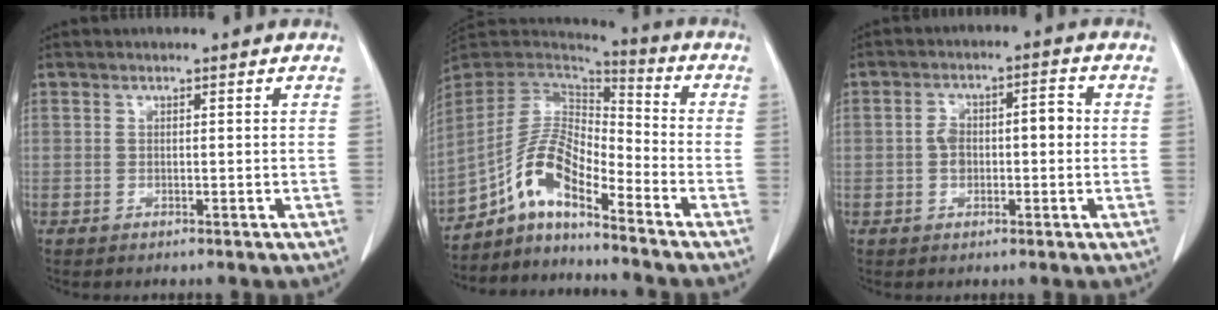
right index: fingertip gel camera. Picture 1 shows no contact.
{"total": 10.8, "force": [-6.9, 2.7, 7.9], "torque": [-0.159, 0.025, -0.128]}
{"total": 5.8, "force": [-0.2, 3.0, 5.0], "torque": [-0.093, 0.031, -0.003]}